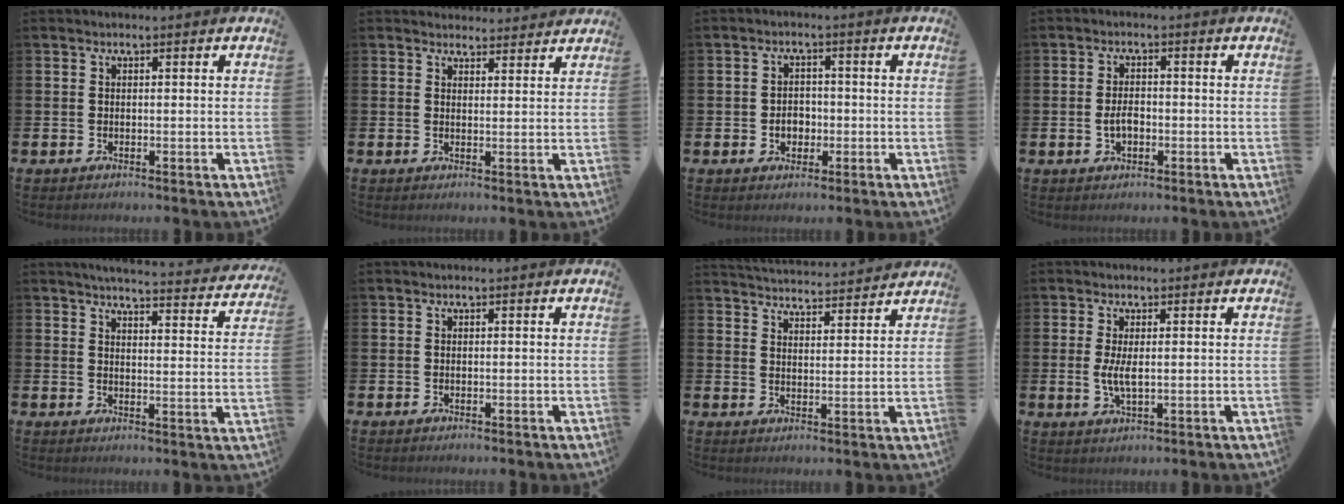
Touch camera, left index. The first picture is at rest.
{"total": 3.0, "force": [2.9, 0.7, -0.2], "torque": [0.008, -0.018, 0.052]}
{"total": 2.9, "force": [-0.7, 2.3, 1.6], "torque": [-0.015, -0.003, -0.020]}
{"total": 2.6, "force": [-0.4, 1.6, 2.1], "torque": [-0.028, 0.000, -0.011]}
{"total": 4.5, "force": [4.4, 0.0, 1.1], "torque": [-0.023, -0.037, 0.071]}
{"total": 0.0}
{"total": 4.7, "force": [4.7, 0.2, 0.0], "torque": [-0.011, -0.037, 0.081]}
{"total": 3.0, "force": [0.3, 1.1, 2.8], "torque": [-0.051, 0.002, 0.003]}